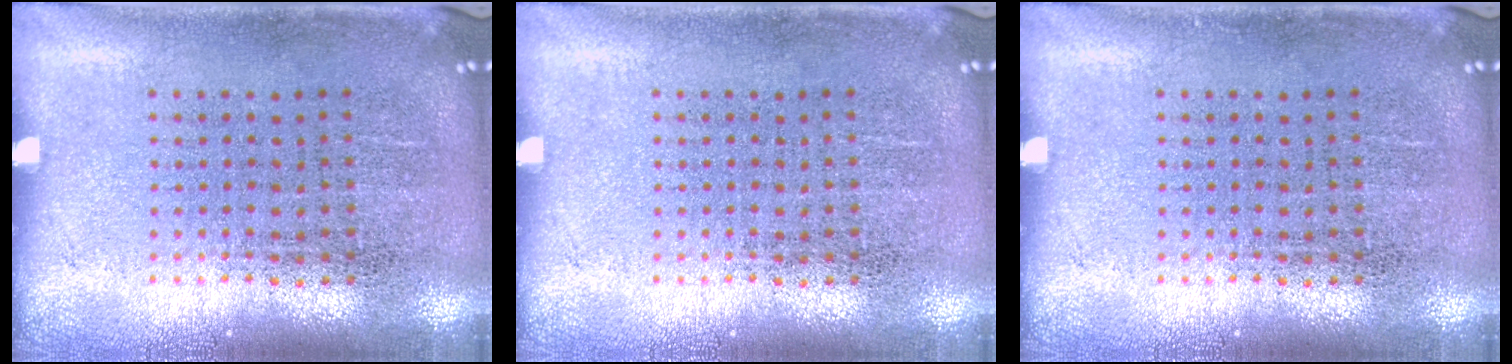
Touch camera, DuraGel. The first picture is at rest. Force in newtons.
{"total": 0.0}
{"total": 0.0}